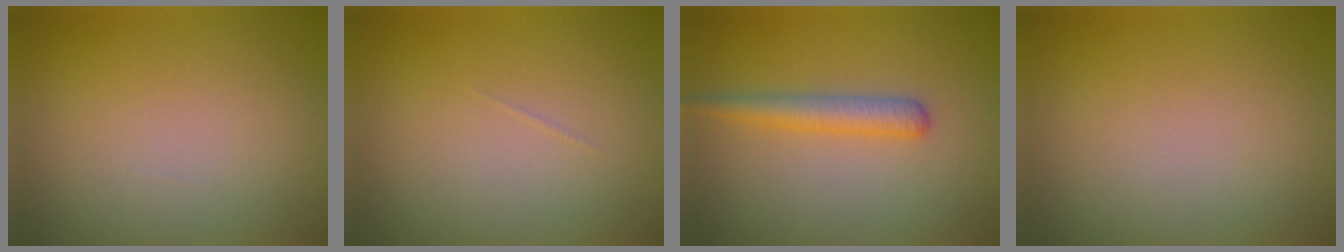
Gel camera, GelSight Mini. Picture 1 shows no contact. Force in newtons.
{"total": 0.0}
{"total": 2.5, "press": 2.5, "slide": 0.1}
{"total": 0.0}